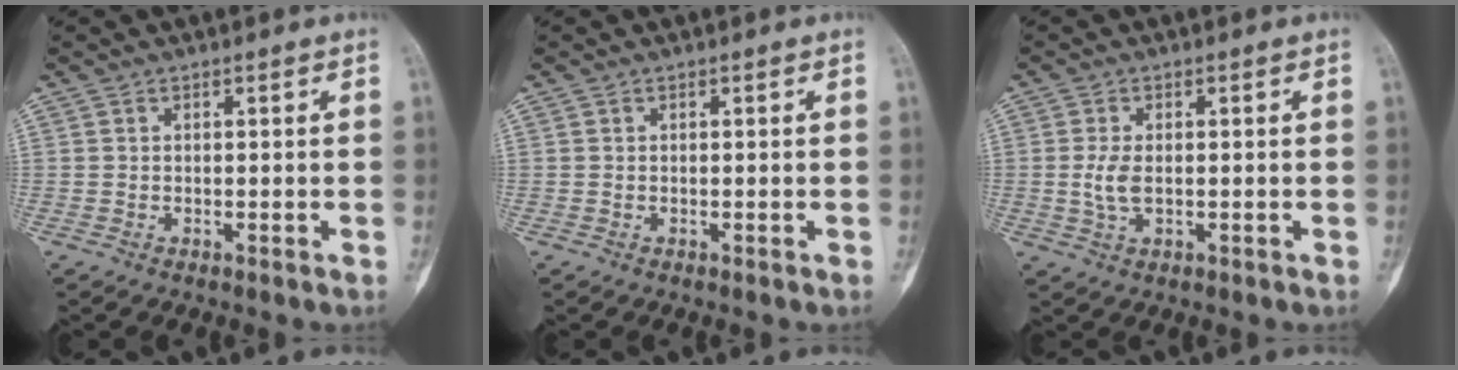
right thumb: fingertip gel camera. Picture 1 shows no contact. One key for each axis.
{"total": 0.0}
{"total": 3.6, "fx": -0.1, "fy": 1.9, "fz": 3.1, "tx": -0.071, "ty": -0.002, "tz": -0.003}